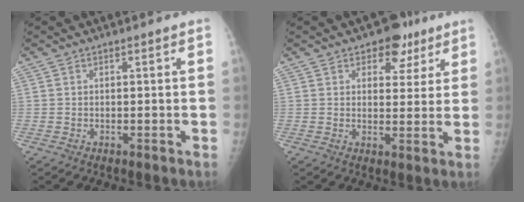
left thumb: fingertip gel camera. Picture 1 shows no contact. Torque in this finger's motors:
{"motor_torque": [0.11, 0.26, -0.14, -0.40, 0.06]}